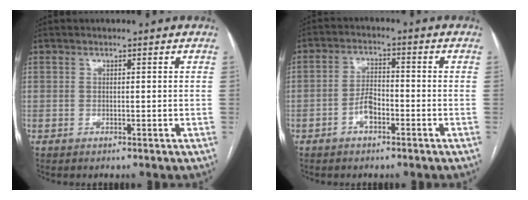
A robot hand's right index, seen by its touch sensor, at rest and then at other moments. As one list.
[{"total": 4.0, "force": [-2.0, 1.8, 2.9], "torque": [-0.057, 0.011, -0.037]}]